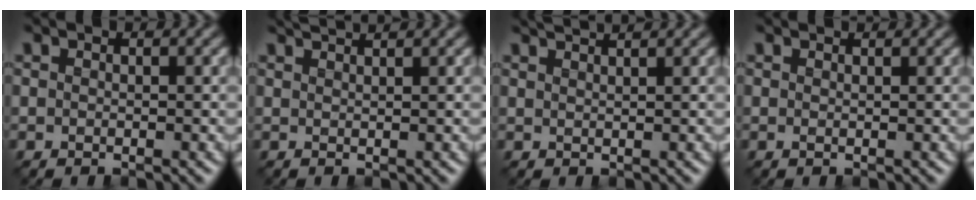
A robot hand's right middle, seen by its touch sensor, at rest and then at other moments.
{"total": 2.0, "force": [1.7, 0.3, 0.9], "torque": [0.000, 0.006, 0.016]}
{"total": 2.6, "force": [2.2, 0.6, 1.1], "torque": [0.007, 0.012, 0.015]}
{"total": 0.7, "force": [0.7, 0.1, 0.2], "torque": [-0.004, -0.002, 0.005]}